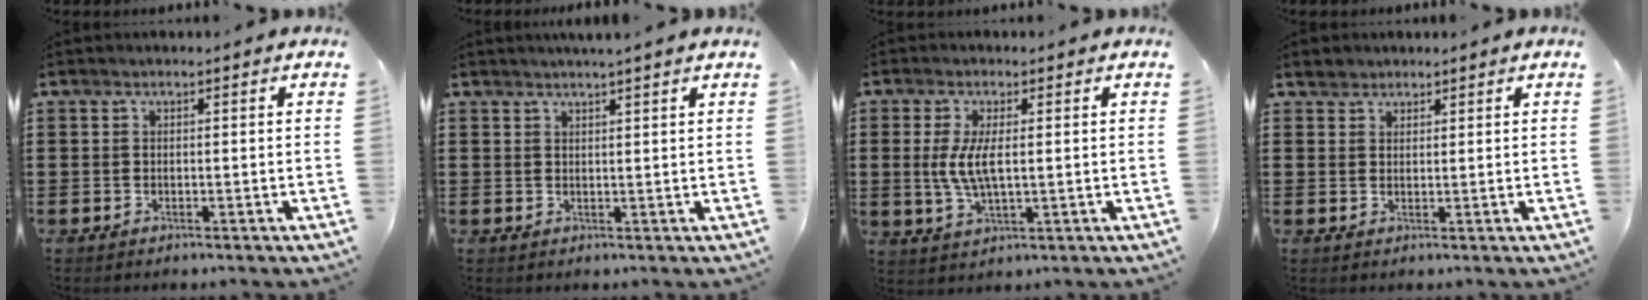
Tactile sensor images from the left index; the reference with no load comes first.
{"total": 1.7, "force": [1.5, -0.3, 0.6], "torque": [-0.012, -0.001, 0.030]}
{"total": 5.3, "force": [0.6, 1.8, 4.9], "torque": [-0.118, -0.003, 0.002]}
{"total": 1.7, "force": [1.5, 0.9, -0.1], "torque": [-0.002, 0.005, 0.031]}